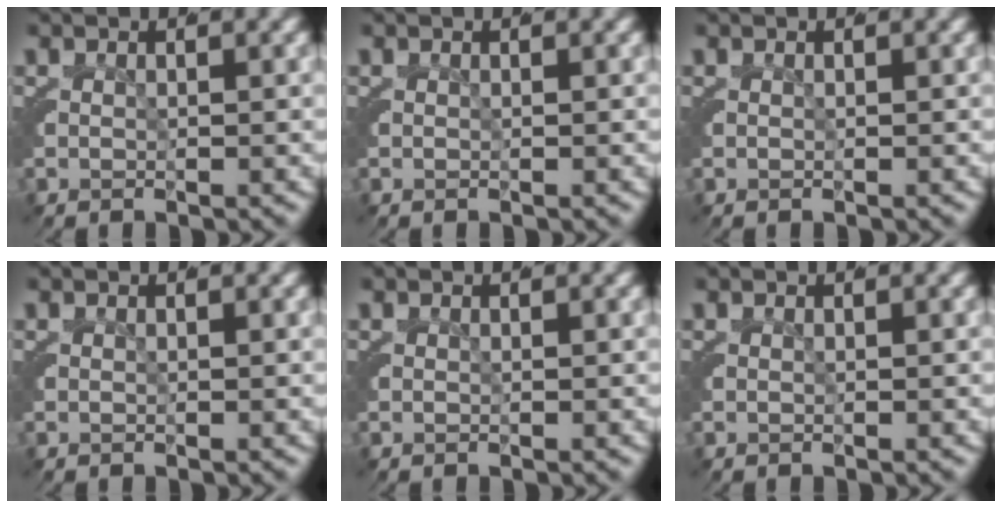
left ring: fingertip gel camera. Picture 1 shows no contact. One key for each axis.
{"total": 0.0}
{"total": 0.0}
{"total": 0.0}
{"total": 0.0}
{"total": 0.0}